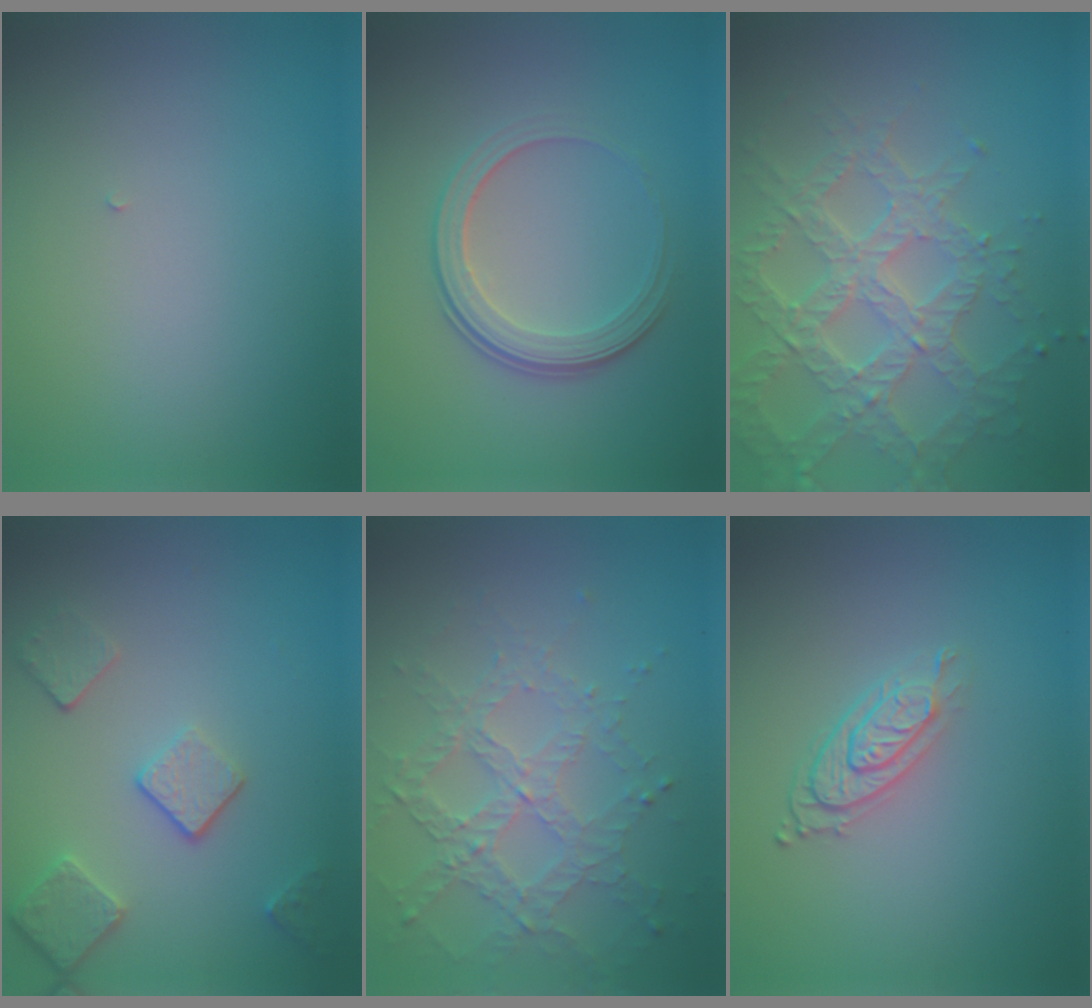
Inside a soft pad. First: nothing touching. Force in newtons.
{"total": 3.5, "press": 2.6, "slide": 2.4}
{"total": 6.4, "press": 5.0, "slide": 4.0}
{"total": 3.7, "press": 3.0, "slide": 2.3}
{"total": 4.7, "press": 3.3, "slide": 3.4}
{"total": 3.2, "press": 2.3, "slide": 2.3}